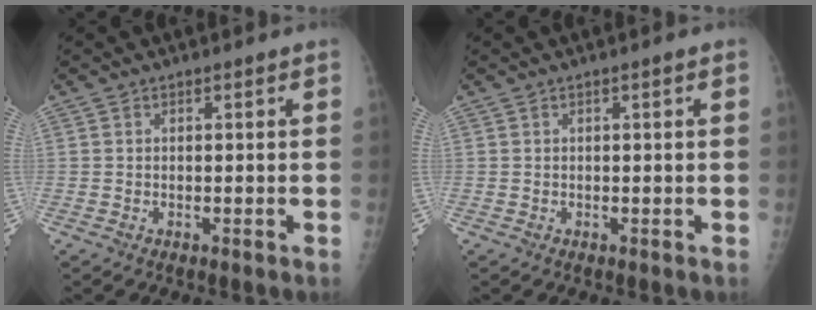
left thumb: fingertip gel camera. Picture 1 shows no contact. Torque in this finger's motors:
{"motor_torque": [-0.15, -0.04, -0.16, -0.05, 0.00]}